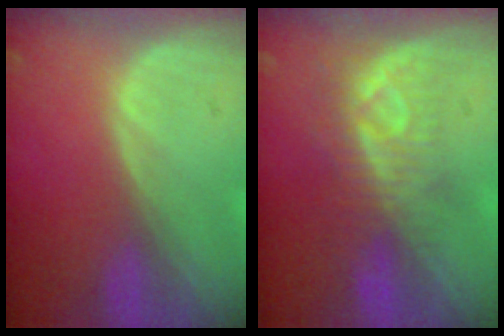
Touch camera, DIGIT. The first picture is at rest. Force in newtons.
{"total": 8.2, "press": 7.4, "slide": 3.6}